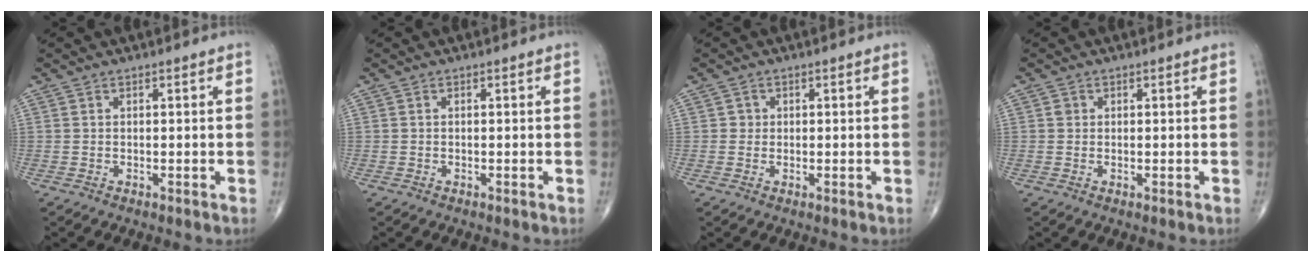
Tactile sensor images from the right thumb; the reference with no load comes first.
{"total": 0.0}
{"total": 1.2, "force": [0.1, 1.2, 0.2], "torque": [0.005, 0.003, 0.000]}
{"total": 0.8, "force": [0.2, 0.8, 0.2], "torque": [0.001, 0.002, 0.003]}